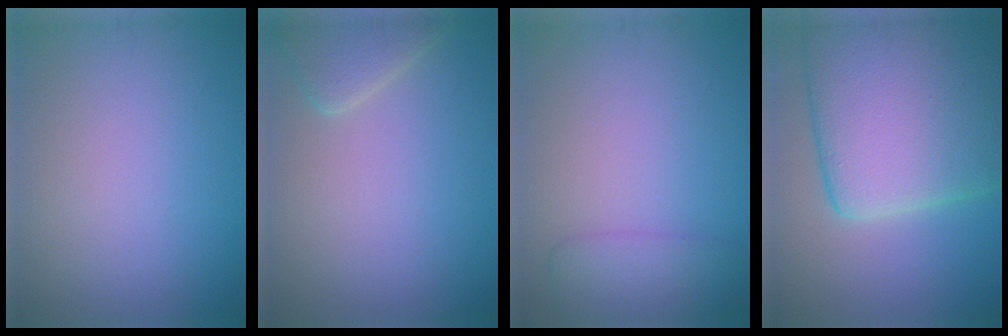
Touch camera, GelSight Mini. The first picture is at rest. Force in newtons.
{"total": 2.8, "press": 2.8, "slide": 0.2}
{"total": 2.3, "press": 2.3, "slide": 0.1}
{"total": 15.9, "press": 15.9, "slide": 0.8}